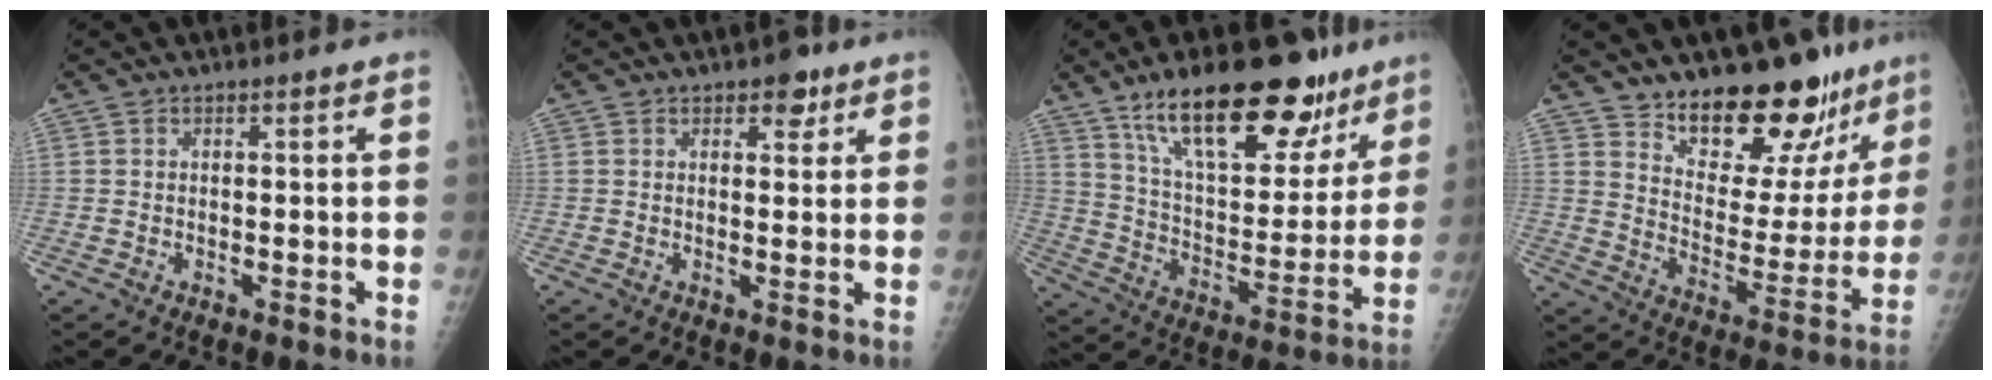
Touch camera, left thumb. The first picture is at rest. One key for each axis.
{"total": 3.5, "fx": 2.1, "fy": 2.1, "fz": 1.8, "tx": -0.001, "ty": -0.009, "tz": 0.026}
{"total": 25.1, "fx": 16.4, "fy": 10.4, "fz": 15.9, "tx": -0.197, "ty": -0.057, "tz": 0.264}
{"total": 19.2, "fx": 15.4, "fy": 8.1, "fz": 8.1, "tx": -0.060, "ty": -0.119, "tz": 0.225}